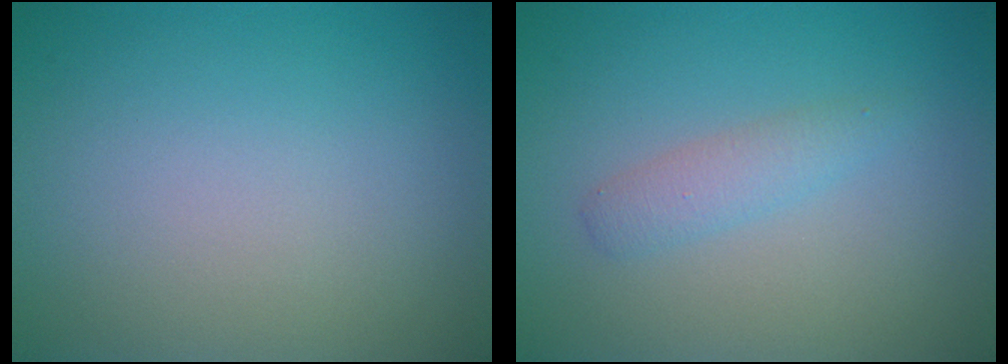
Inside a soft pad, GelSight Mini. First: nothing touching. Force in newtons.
{"total": 1.7, "press": 1.7, "slide": 0.0}